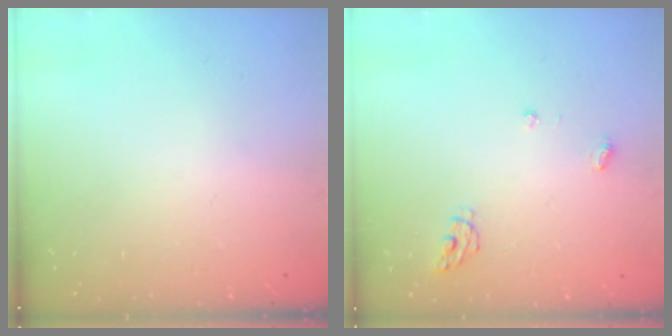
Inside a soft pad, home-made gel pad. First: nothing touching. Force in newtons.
{"total": 5.2, "press": 5.2, "slide": 0.3}